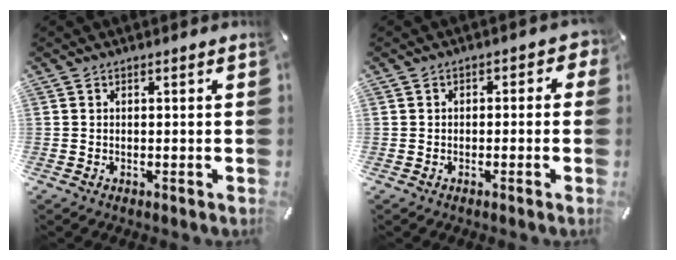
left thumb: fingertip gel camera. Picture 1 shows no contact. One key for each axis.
{"total": 2.6, "fx": -1.2, "fy": 1.8, "fz": 1.4, "tx": -0.019, "ty": 0.012, "tz": -0.027}